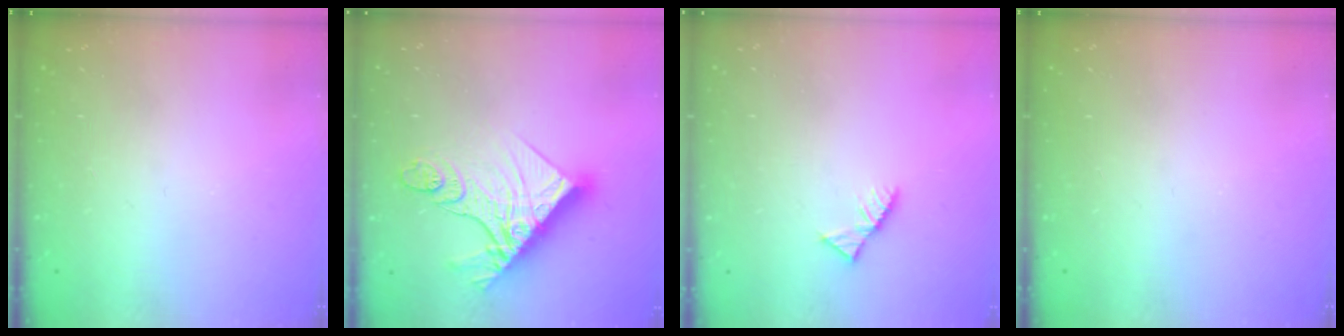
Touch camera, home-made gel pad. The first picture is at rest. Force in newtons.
{"total": 19.0, "press": 18.9, "slide": 2.3}
{"total": 4.4, "press": 4.3, "slide": 0.7}
{"total": 0.0}